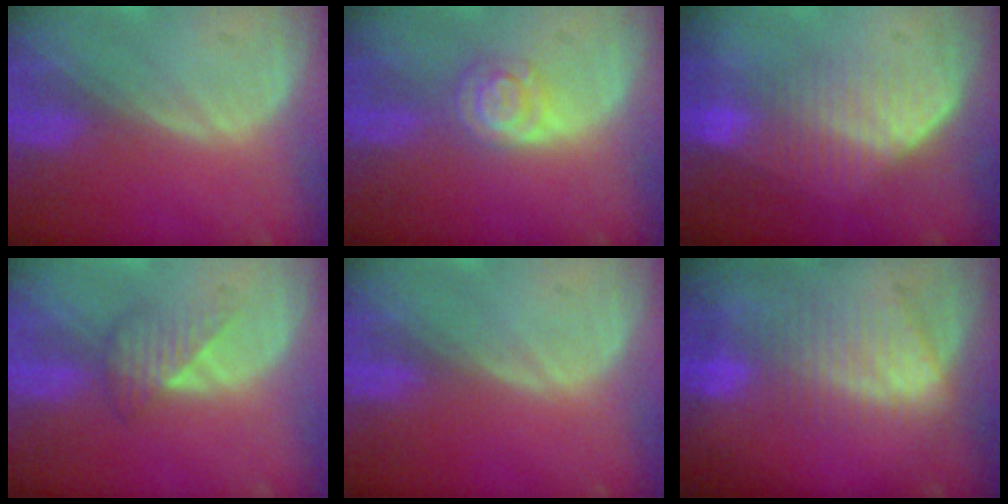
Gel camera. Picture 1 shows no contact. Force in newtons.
{"total": 4.3, "press": 3.9, "slide": 1.9}
{"total": 7.1, "press": 6.2, "slide": 3.3}
{"total": 3.5, "press": 3.2, "slide": 1.4}
{"total": 0.0}
{"total": 7.4, "press": 7.3, "slide": 1.3}